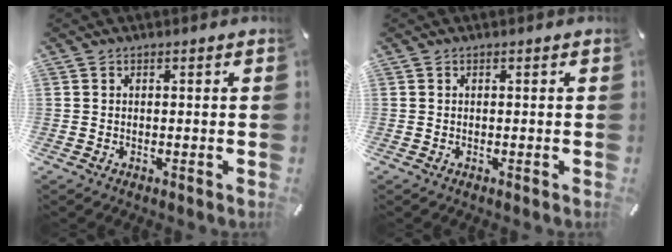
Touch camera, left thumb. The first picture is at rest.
{"total": 0.0}